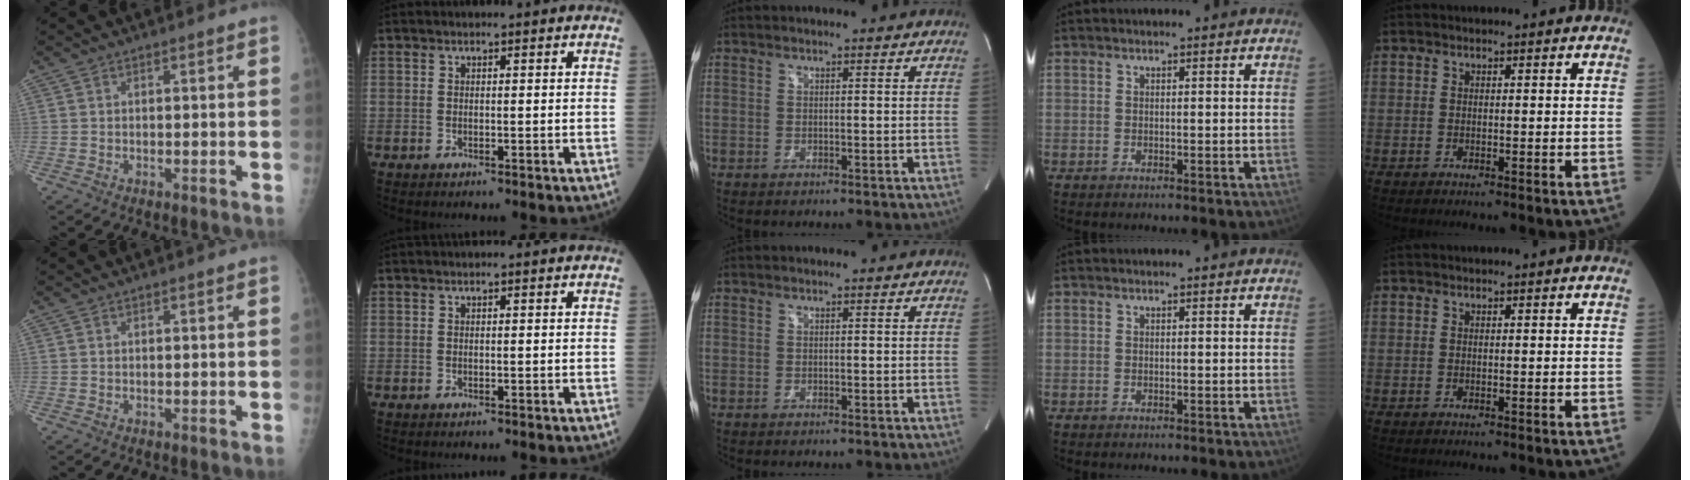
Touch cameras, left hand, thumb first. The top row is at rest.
{}